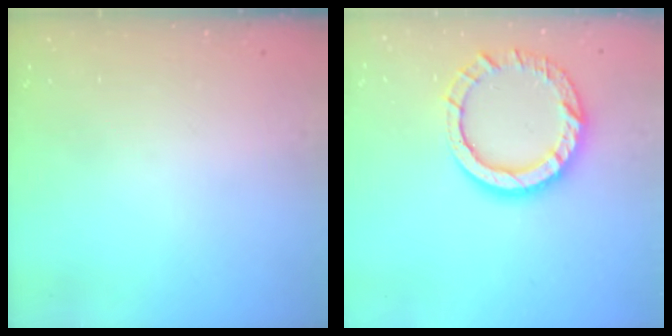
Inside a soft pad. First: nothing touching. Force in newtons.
{"total": 12.9, "press": 12.8, "slide": 1.4}